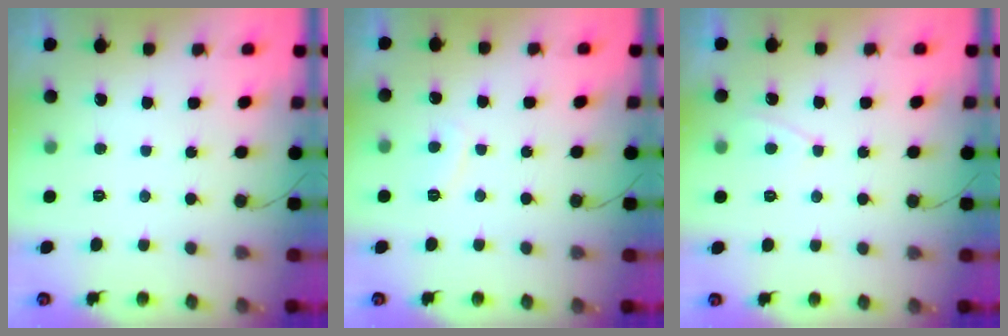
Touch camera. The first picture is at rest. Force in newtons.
{"total": 2.0, "press": 1.9, "slide": 0.5}
{"total": 2.9, "press": 2.9, "slide": 0.4}